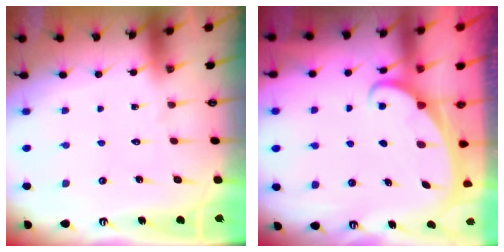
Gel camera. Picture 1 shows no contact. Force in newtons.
{"total": 2.4, "press": 2.4, "slide": 0.3}